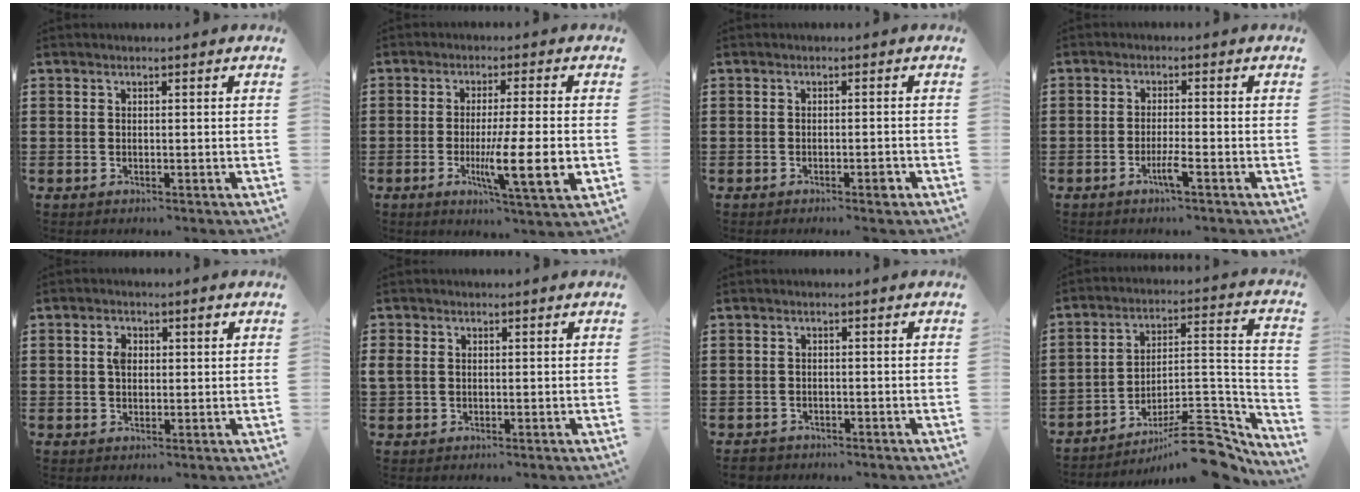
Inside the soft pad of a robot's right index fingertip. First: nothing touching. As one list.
[{"total": 9.8, "force": [-1.8, 0.7, 9.7], "torque": [-0.174, -0.019, -0.030]}, {"total": 1.8, "force": [-1.1, 0.2, 1.4], "torque": [-0.024, 0.000, -0.019]}, {"total": 2.9, "force": [-1.6, 0.0, 2.4], "torque": [-0.048, -0.005, -0.032]}, {"total": 2.8, "force": [0.5, 1.7, 2.2], "torque": [-0.039, 0.007, 0.004]}, {"total": 1.4, "force": [0.1, 1.1, 0.8], "torque": [-0.026, 0.003, -0.002]}, {"total": 1.4, "force": [-1.3, 0.5, 0.0], "torque": [-0.006, 0.003, -0.029]}, {"total": 11.7, "force": [-9.0, 3.4, 6.7], "torque": [-0.079, 0.036, -0.161]}]